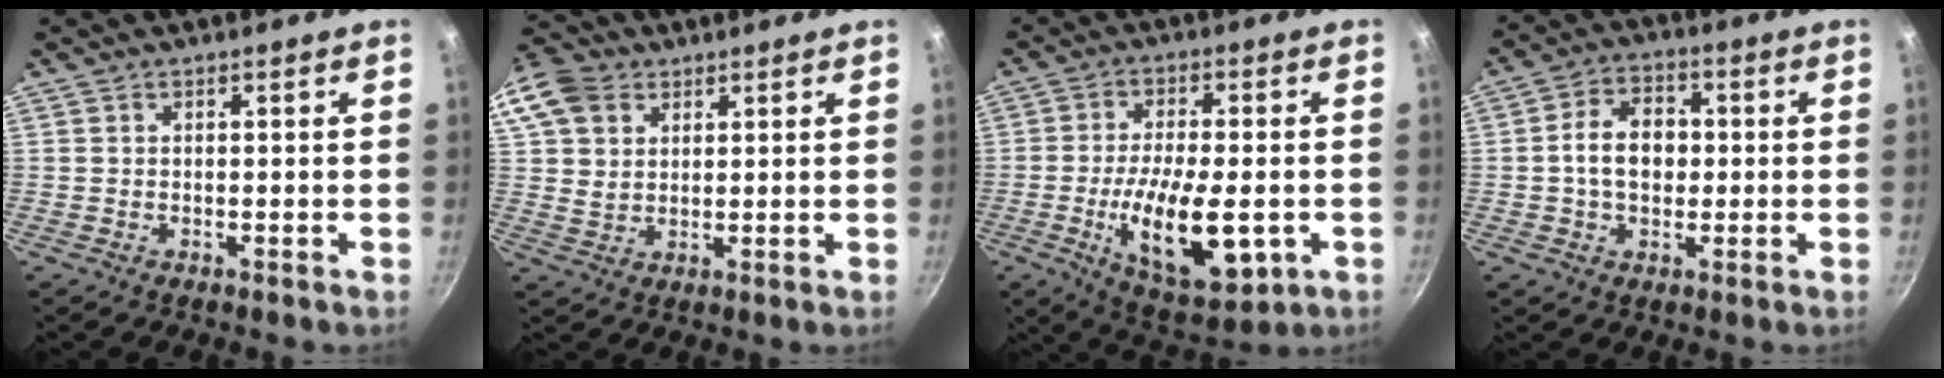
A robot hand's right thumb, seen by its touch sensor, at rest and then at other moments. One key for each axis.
{"total": 12.8, "fx": 5.2, "fy": 10.0, "fz": 6.1, "tx": -0.133, "ty": 0.007, "tz": 0.095}
{"total": 16.8, "fx": -4.1, "fy": 6.9, "fz": 14.7, "tx": -0.235, "ty": 0.003, "tz": -0.059}
{"total": 8.7, "fx": -0.1, "fy": 6.3, "fz": 6.1, "tx": -0.081, "ty": 0.018, "tz": -0.009}